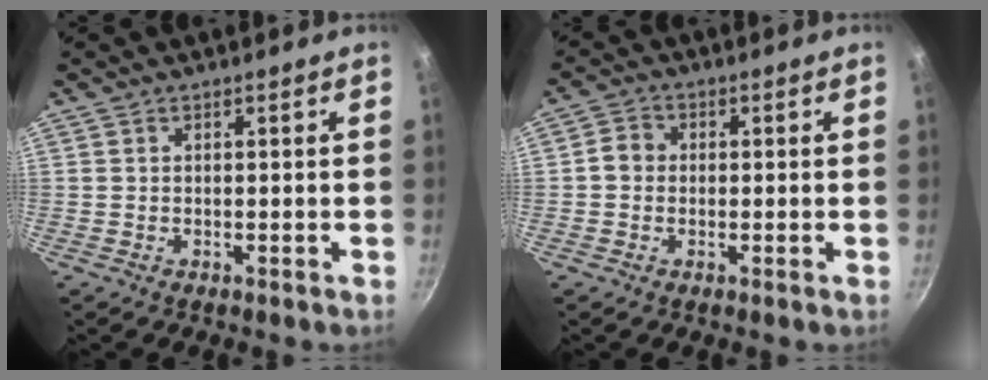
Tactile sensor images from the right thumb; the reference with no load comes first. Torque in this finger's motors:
{"motor_torque": [0.72, 0.66, 0.63, -0.50, -0.01]}